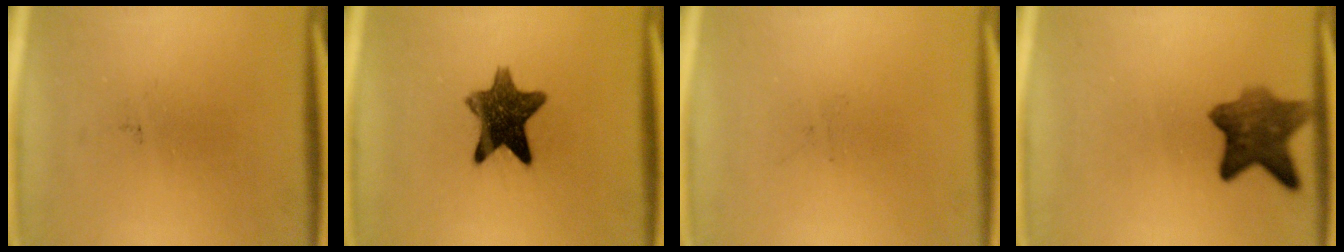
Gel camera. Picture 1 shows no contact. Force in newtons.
{"total": 10.6}
{"total": 0.0}
{"total": 7.4}